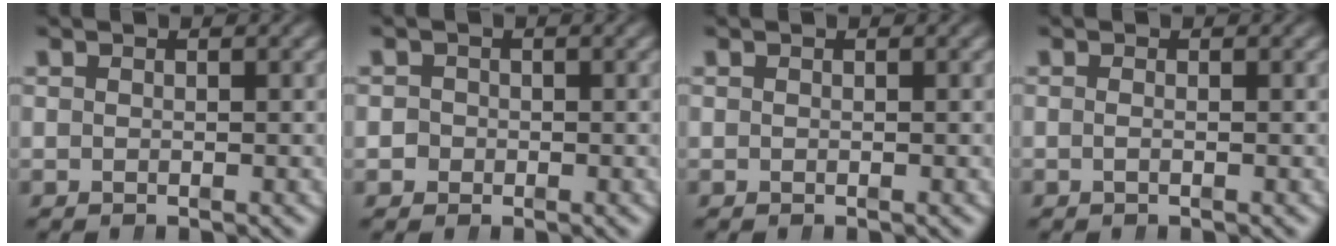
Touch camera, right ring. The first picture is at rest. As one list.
[{"total": 2.0, "force": [-0.5, 1.9, 0.1], "torque": [-0.010, -0.006, -0.013]}, {"total": 0.0}, {"total": 0.7, "force": [-0.5, 0.0, 0.5], "torque": [-0.016, -0.006, -0.009]}]